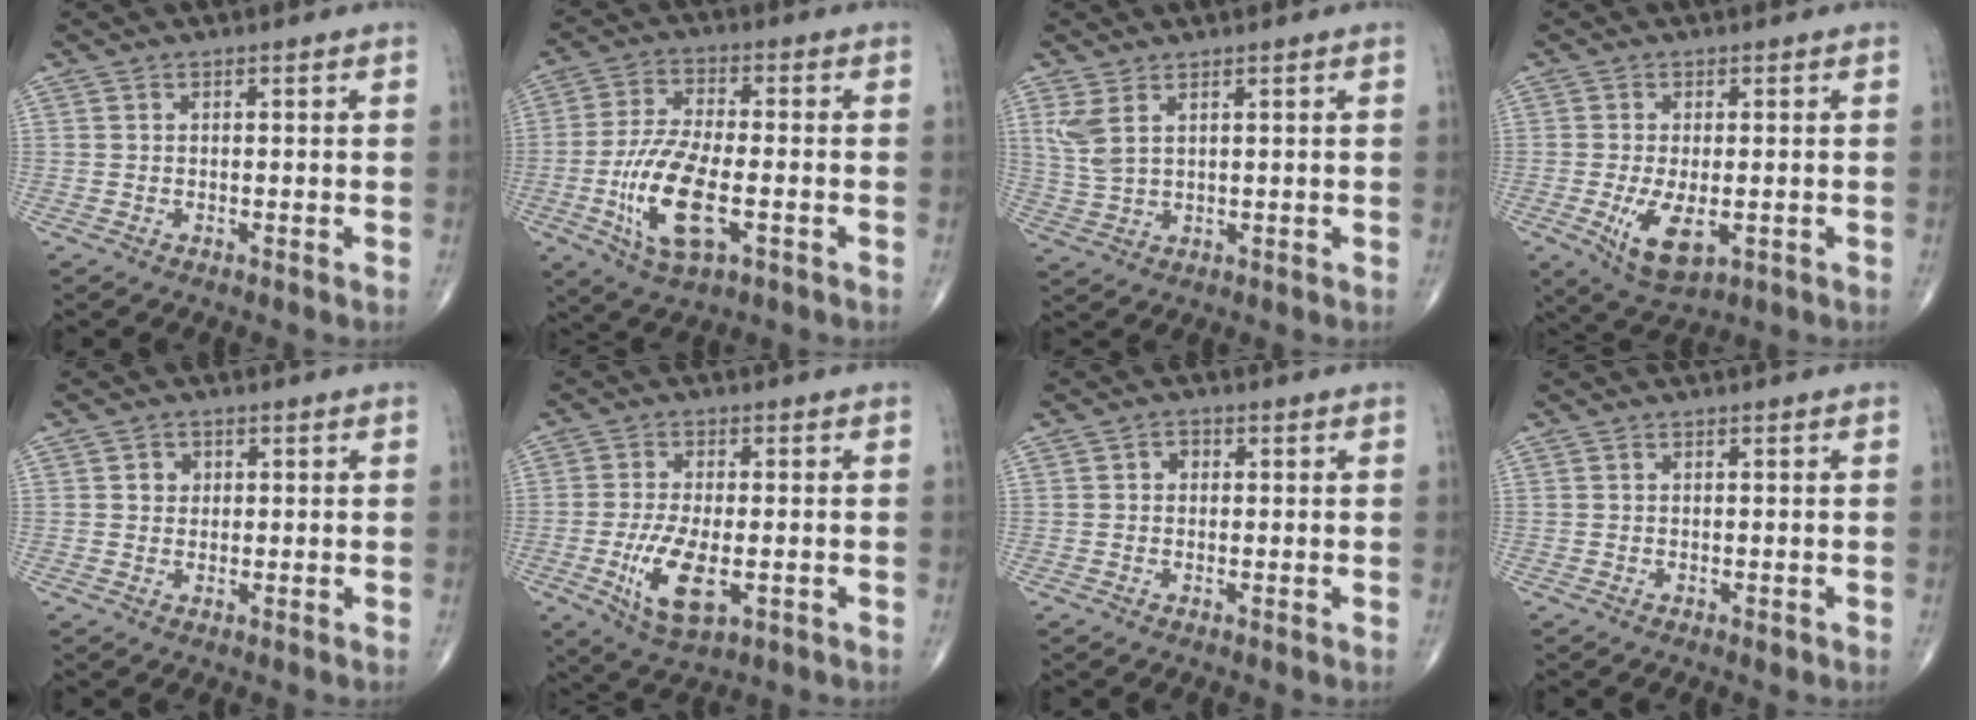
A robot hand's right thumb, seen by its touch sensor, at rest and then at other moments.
{"total": 13.5, "force": [-3.7, 5.4, 11.8], "torque": [-0.240, 0.008, -0.064]}
{"total": 4.7, "force": [2.3, 2.0, 3.7], "torque": [-0.090, -0.004, 0.058]}
{"total": 7.5, "force": [-1.9, 3.4, 6.4], "torque": [-0.116, -0.017, -0.023]}
{"total": 2.2, "force": [0.5, 2.0, 0.8], "torque": [0.000, 0.000, 0.007]}
{"total": 9.6, "force": [-2.5, 4.1, 8.3], "torque": [-0.160, -0.010, -0.039]}
{"total": 1.7, "force": [0.2, 1.4, 0.9], "torque": [-0.003, 0.005, -0.001]}
{"total": 0.6, "force": [-0.3, 0.3, 0.4], "torque": [-0.002, 0.000, -0.003]}